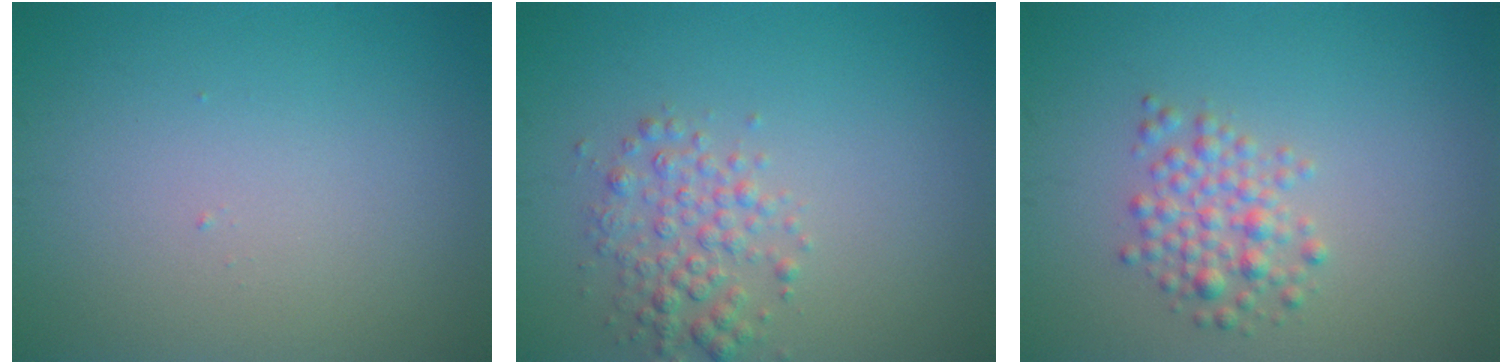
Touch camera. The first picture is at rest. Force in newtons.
{"total": 2.7, "press": 2.7, "slide": 0.0}
{"total": 2.6, "press": 2.6, "slide": 0.2}